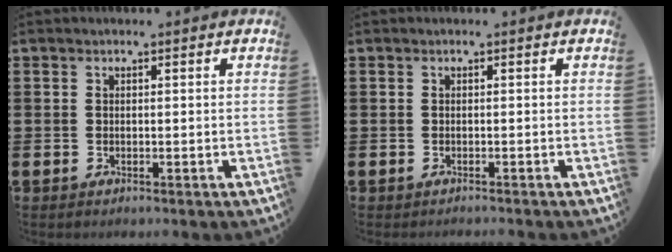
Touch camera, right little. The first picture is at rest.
{"total": 0.5, "force": [-0.5, -0.1, 0.0], "torque": [0.001, -0.002, -0.011]}